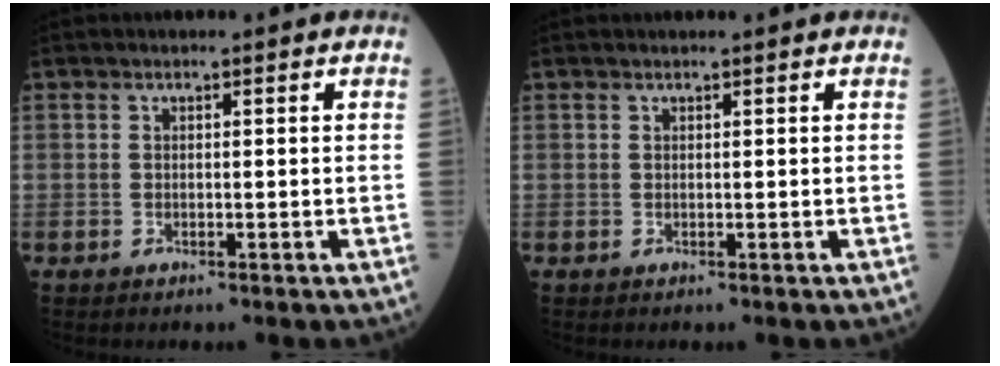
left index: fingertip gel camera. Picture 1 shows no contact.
{"total": 0.9, "force": [0.8, 0.0, 0.4], "torque": [-0.007, 0.007, 0.011]}